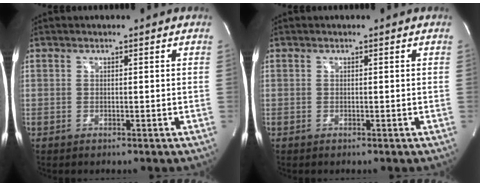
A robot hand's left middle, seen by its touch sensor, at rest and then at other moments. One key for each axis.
{"total": 0.0}